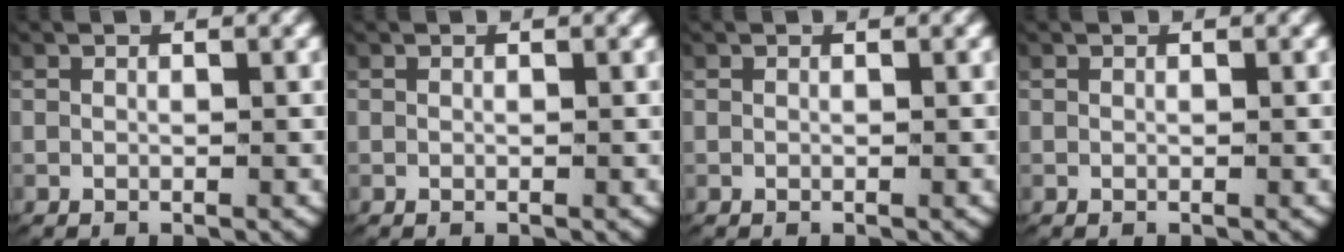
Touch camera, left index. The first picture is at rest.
{"total": 0.0}
{"total": 0.0}
{"total": 0.0}